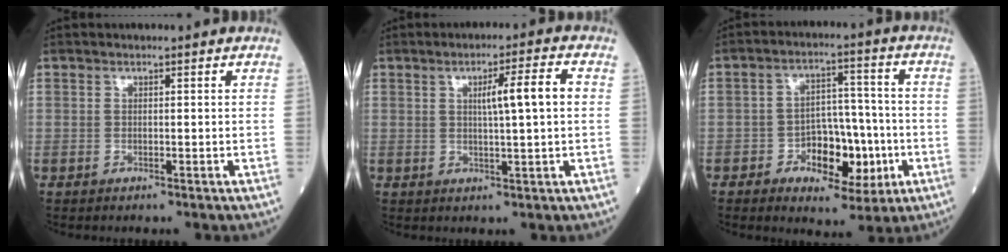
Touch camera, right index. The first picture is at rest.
{"total": 5.8, "force": [1.0, -0.1, 5.7], "torque": [-0.093, 0.007, 0.017]}
{"total": 9.9, "force": [-3.3, 5.3, 7.7], "torque": [-0.114, 0.018, -0.047]}